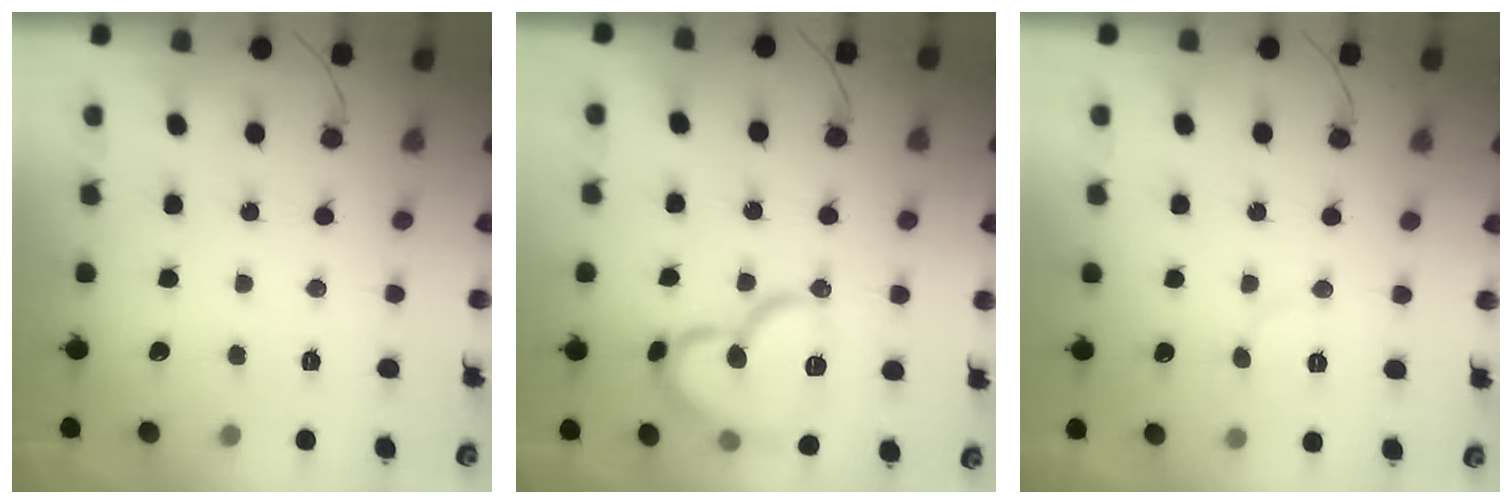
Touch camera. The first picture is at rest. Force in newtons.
{"total": 16.7, "press": 16.6, "slide": 1.9}
{"total": 6.0, "press": 6.0, "slide": 0.7}